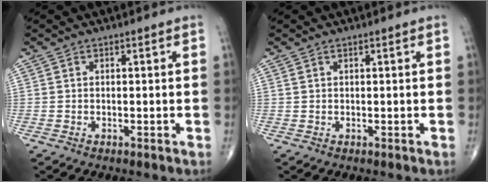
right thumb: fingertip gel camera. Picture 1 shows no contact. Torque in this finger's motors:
{"motor_torque": [0.35, -0.38, 0.03, 0.28, -0.04]}